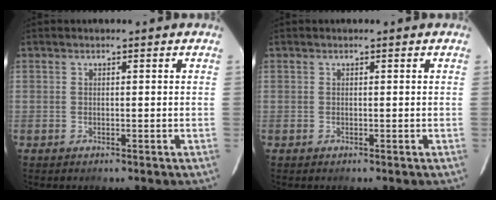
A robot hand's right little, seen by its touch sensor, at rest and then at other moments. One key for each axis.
{"total": 0.0}